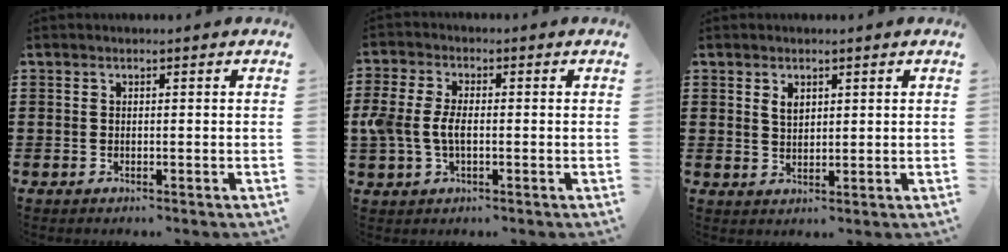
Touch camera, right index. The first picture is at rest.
{"total": 4.9, "force": [-0.7, 2.8, 4.0], "torque": [-0.110, -0.009, -0.022]}
{"total": 2.0, "force": [1.1, 1.3, 1.2], "torque": [-0.026, 0.004, 0.020]}